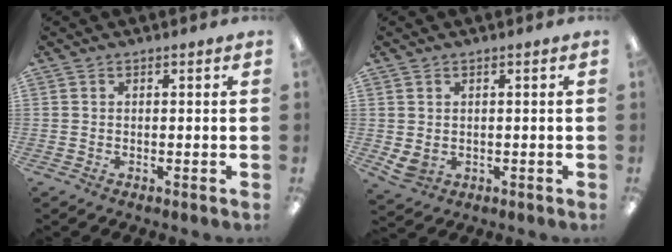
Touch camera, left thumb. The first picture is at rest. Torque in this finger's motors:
{"motor_torque": [-0.05, 0.73, 0.23, -0.37, 0.00]}